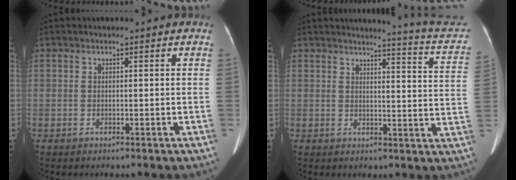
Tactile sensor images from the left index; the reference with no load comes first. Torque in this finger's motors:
{"motor_torque": [0.33, -1.04, -0.11, -0.01]}